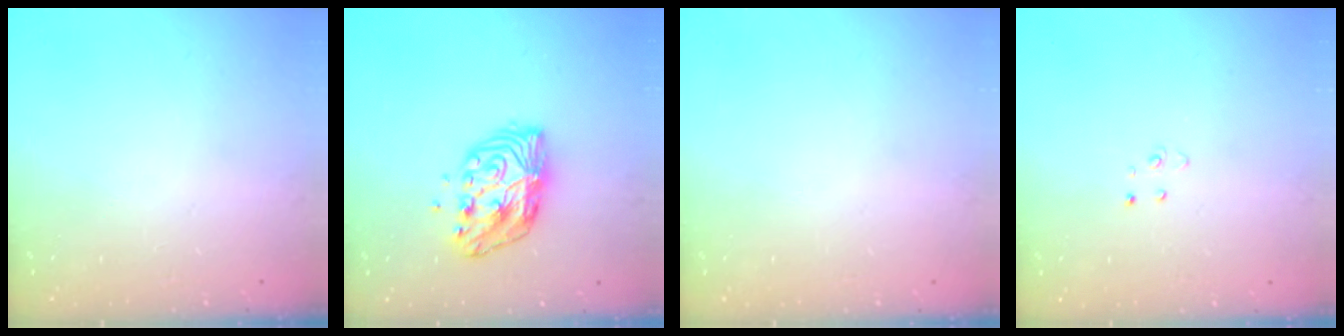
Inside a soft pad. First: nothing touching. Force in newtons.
{"total": 11.3, "press": 11.3, "slide": 0.7}
{"total": 0.0}
{"total": 2.6, "press": 2.6, "slide": 0.2}